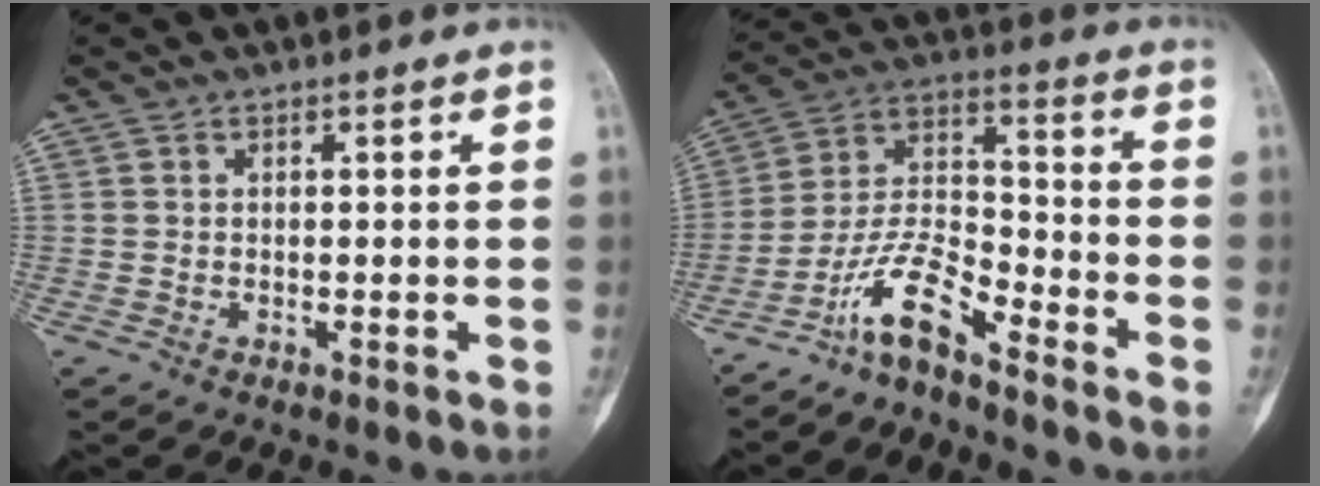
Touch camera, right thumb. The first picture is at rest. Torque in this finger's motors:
{"motor_torque": [-0.19, 0.14, 0.95, -0.77, 0.01]}